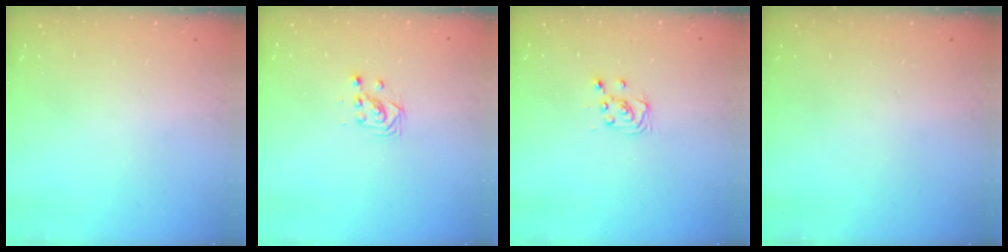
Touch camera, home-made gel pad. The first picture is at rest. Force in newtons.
{"total": 3.0, "press": 3.0, "slide": 0.1}
{"total": 3.6, "press": 3.6, "slide": 0.3}
{"total": 0.0}